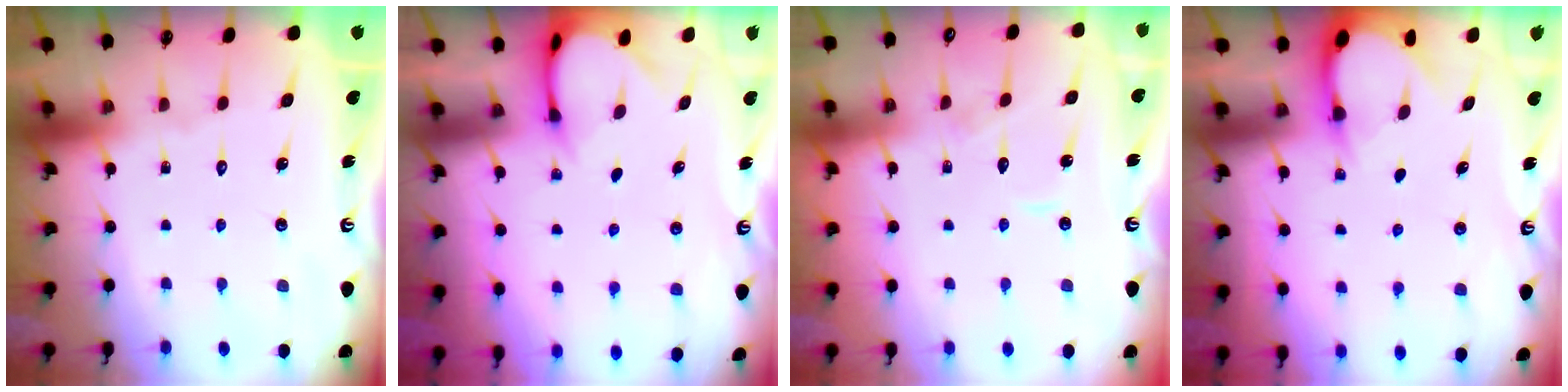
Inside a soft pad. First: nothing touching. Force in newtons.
{"total": 3.0, "press": 3.0, "slide": 0.2}
{"total": 6.1, "press": 6.1, "slide": 0.5}
{"total": 2.9, "press": 2.9, "slide": 0.3}